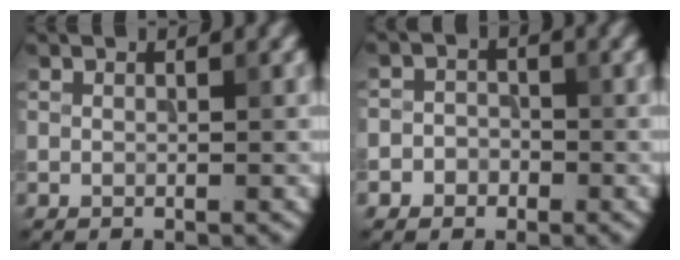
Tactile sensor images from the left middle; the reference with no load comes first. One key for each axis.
{"total": 2.3, "fx": -1.0, "fy": 2.1, "fz": 0.4, "tx": 0.024, "ty": 0.007, "tz": -0.032}